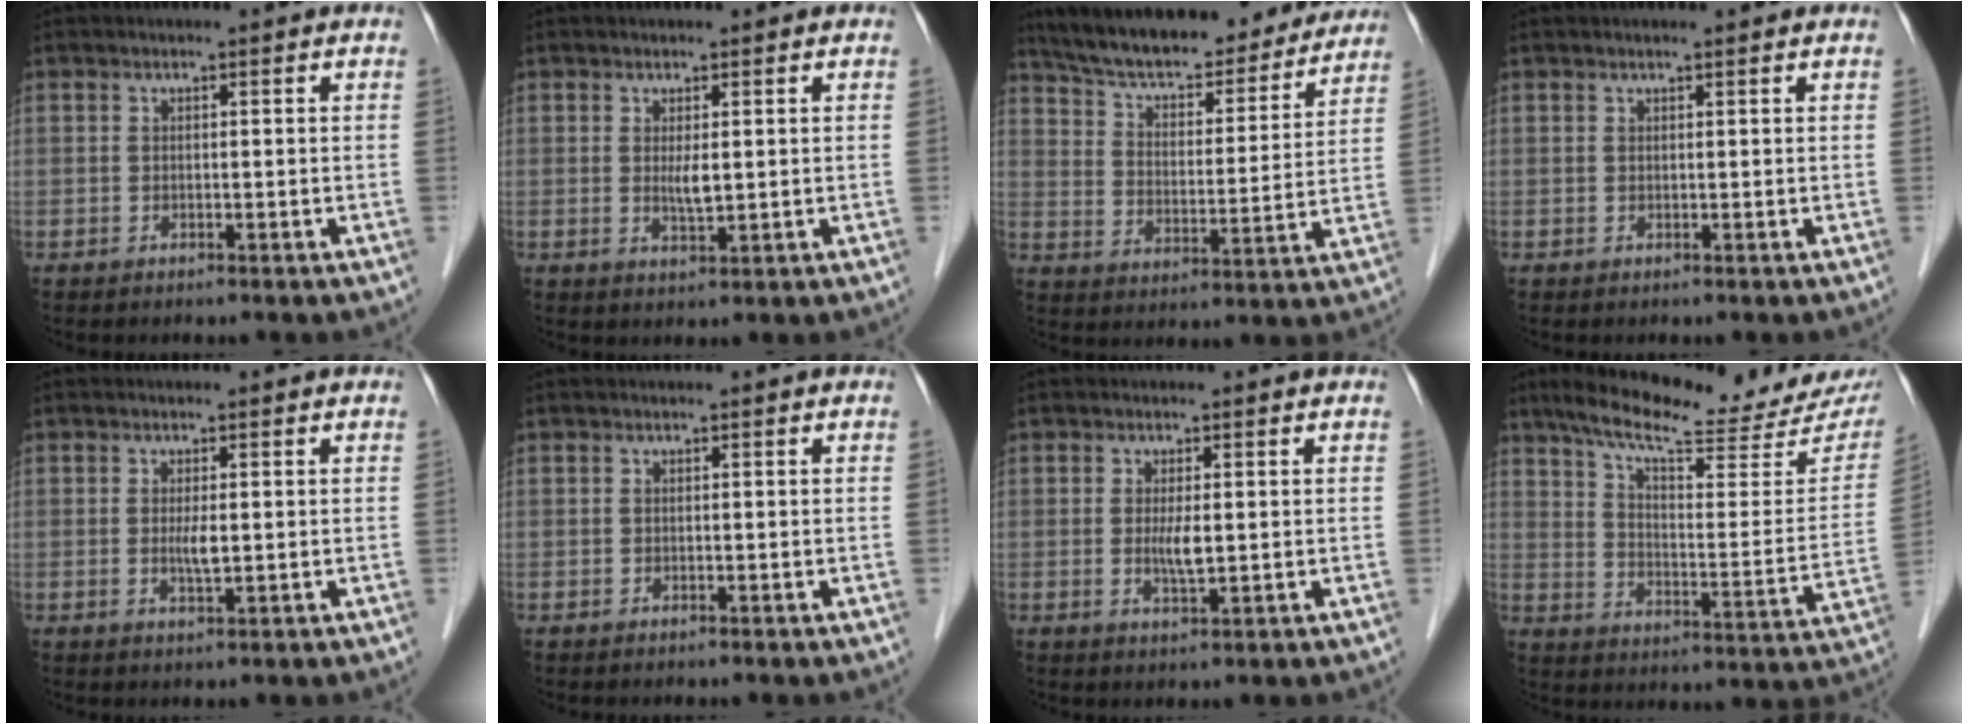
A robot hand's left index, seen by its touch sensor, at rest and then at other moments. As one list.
[{"total": 1.7, "force": [0.4, 0.3, 1.6], "torque": [-0.032, -0.005, 0.011]}, {"total": 22.9, "force": [20.4, 5.9, 8.6], "torque": [-0.136, 0.007, 0.289]}, {"total": 1.3, "force": [1.1, 0.1, 0.7], "torque": [-0.012, 0.011, 0.017]}, {"total": 2.1, "force": [0.1, 0.4, 2.1], "torque": [-0.044, -0.004, 0.002]}, {"total": 0.0}, {"total": 2.8, "force": [0.1, 0.5, 2.8], "torque": [-0.056, -0.006, 0.004]}, {"total": 22.9, "force": [19.7, 2.8, 11.2], "torque": [-0.172, -0.032, 0.269]}]